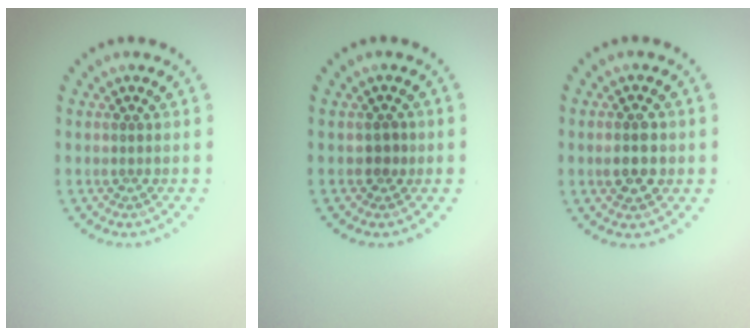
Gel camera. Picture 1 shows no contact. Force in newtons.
{"total": 1.1, "press": 1.0, "slide": 0.6}
{"total": 2.9, "press": 2.9, "slide": 0.1}